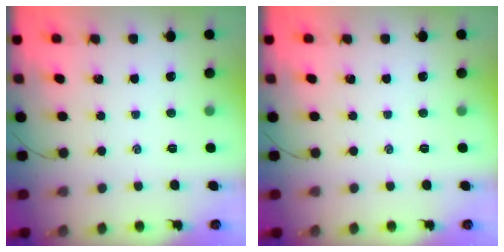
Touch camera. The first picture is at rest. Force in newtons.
{"total": 0.0}